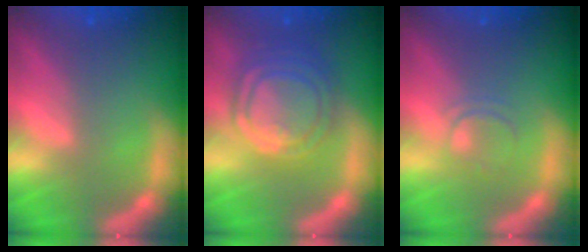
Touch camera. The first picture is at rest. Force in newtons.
{"total": 9.1}
{"total": 2.0}